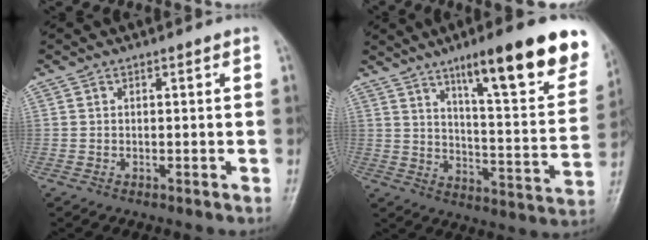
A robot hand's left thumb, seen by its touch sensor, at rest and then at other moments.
{"total": 22.9, "force": [14.1, 4.6, 17.5], "torque": [-0.215, -0.055, 0.211]}